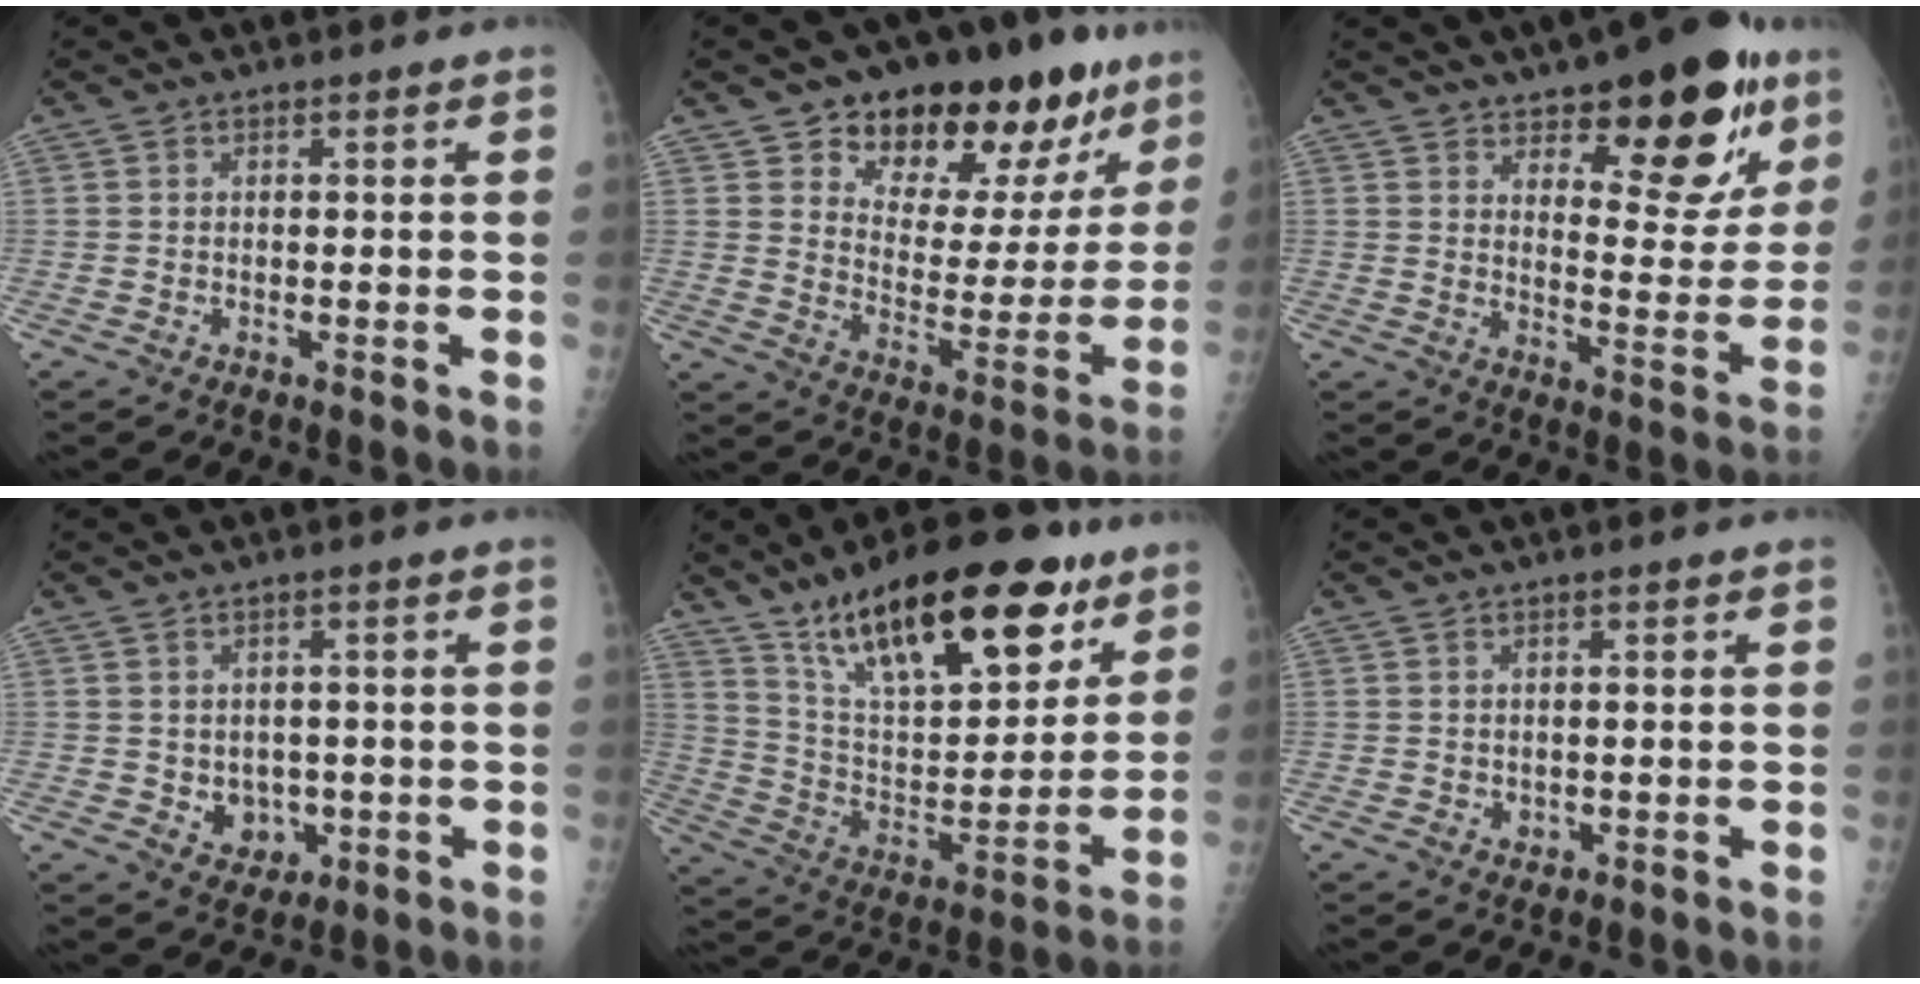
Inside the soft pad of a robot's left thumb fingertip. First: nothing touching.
{"total": 22.4, "force": [13.9, 11.5, 13.3], "torque": [-0.130, -0.058, 0.210]}
{"total": 18.5, "force": [11.0, 7.8, 12.6], "torque": [-0.112, -0.064, 0.159]}
{"total": 5.3, "force": [-0.8, 4.4, 2.8], "torque": [-0.014, 0.001, 0.002]}
{"total": 27.3, "force": [16.8, 10.7, 18.6], "torque": [-0.258, -0.041, 0.284]}
{"total": 1.3, "force": [0.0, 1.1, 0.7], "torque": [-0.007, 0.000, 0.005]}